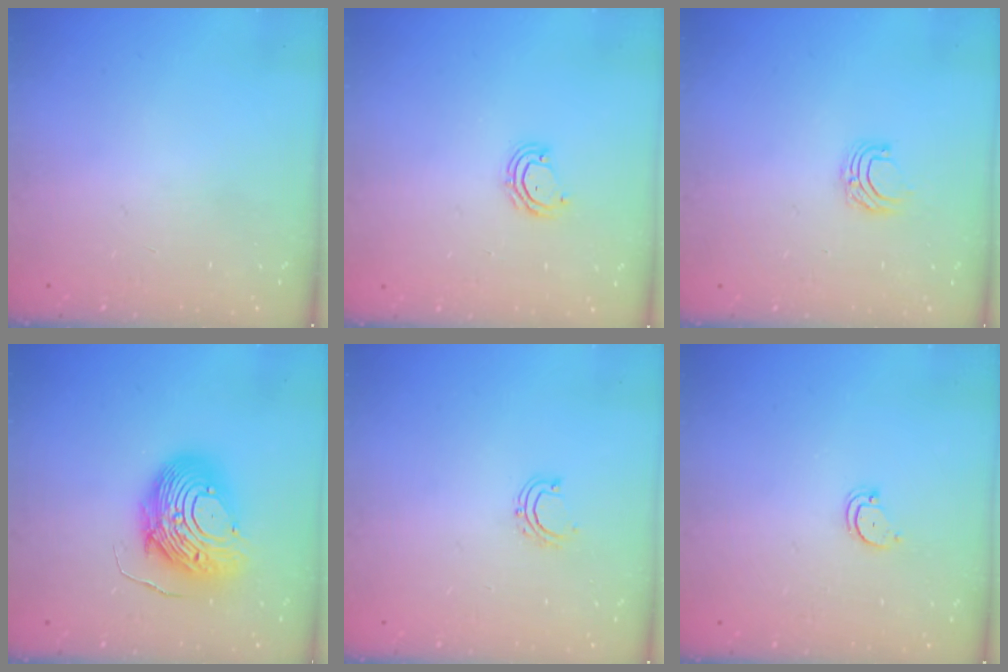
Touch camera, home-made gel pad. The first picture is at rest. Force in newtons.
{"total": 6.1, "press": 6.1, "slide": 0.5}
{"total": 5.2, "press": 5.2, "slide": 0.4}
{"total": 13.5, "press": 13.4, "slide": 0.8}
{"total": 4.4, "press": 4.3, "slide": 0.6}
{"total": 2.4, "press": 2.4, "slide": 0.2}